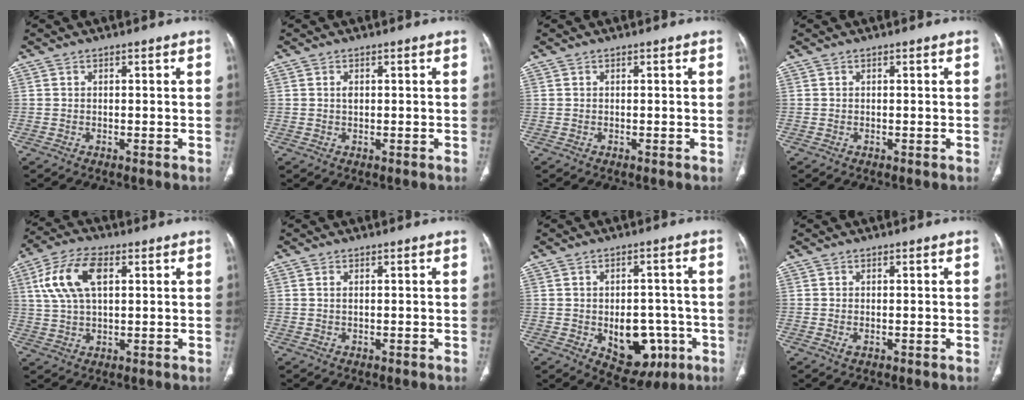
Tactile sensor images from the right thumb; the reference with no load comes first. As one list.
[{"total": 1.0, "force": [0.2, 0.6, 0.7], "torque": [-0.012, 0.001, 0.006]}, {"total": 0.0}, {"total": 0.0}, {"total": 11.5, "force": [3.4, 6.1, 9.1], "torque": [-0.188, 0.013, 0.065]}, {"total": 0.7, "force": [0.3, 0.3, 0.6], "torque": [-0.016, 0.004, 0.007]}, {"total": 12.0, "force": [-3.3, 7.8, 8.4], "torque": [-0.074, 0.018, -0.026]}, {"total": 1.0, "force": [-0.3, 0.5, 0.8], "torque": [-0.020, -0.002, -0.003]}]